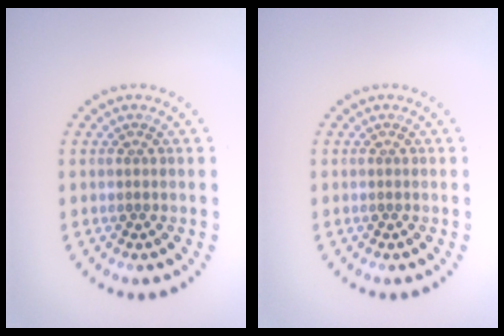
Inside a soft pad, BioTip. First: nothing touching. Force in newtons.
{"total": 0.0}